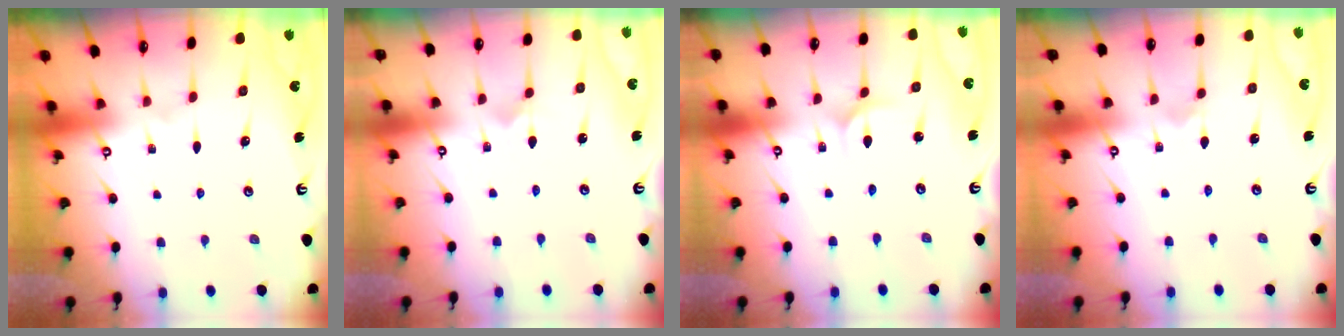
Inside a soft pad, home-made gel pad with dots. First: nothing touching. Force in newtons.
{"total": 2.3, "press": 2.3, "slide": 0.0}
{"total": 2.4, "press": 2.4, "slide": 0.3}
{"total": 1.6, "press": 1.5, "slide": 0.2}